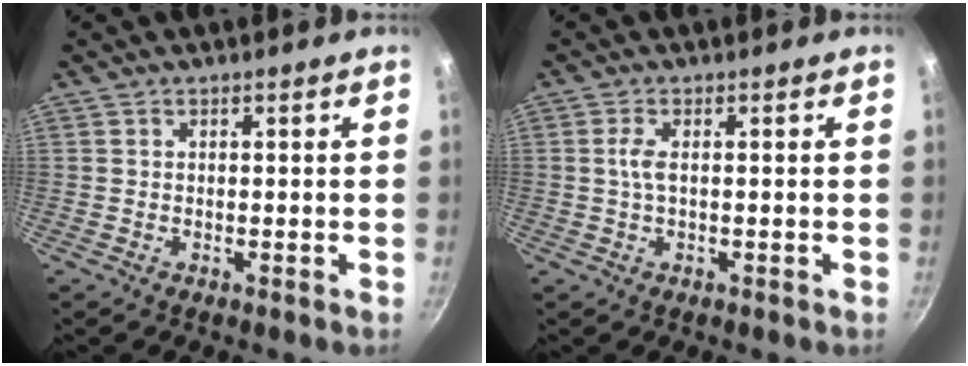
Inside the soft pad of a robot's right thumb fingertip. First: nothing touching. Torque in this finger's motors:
{"motor_torque": [0.91, 0.31, 0.53, -0.40, 0.02]}